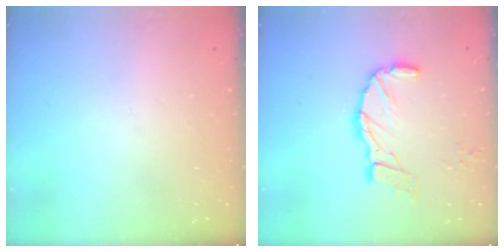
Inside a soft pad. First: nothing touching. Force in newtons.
{"total": 10.9, "press": 10.8, "slide": 1.3}